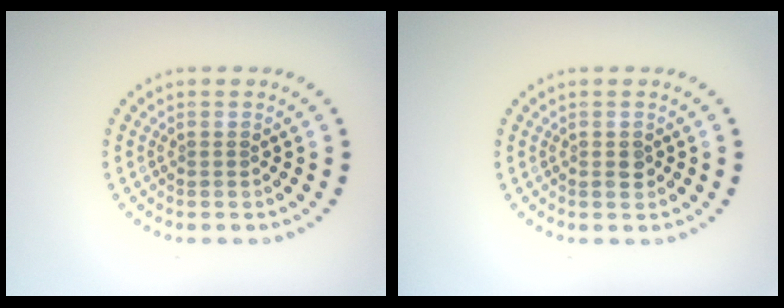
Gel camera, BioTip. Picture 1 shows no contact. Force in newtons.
{"total": 1.3, "press": 1.2, "slide": 0.4}